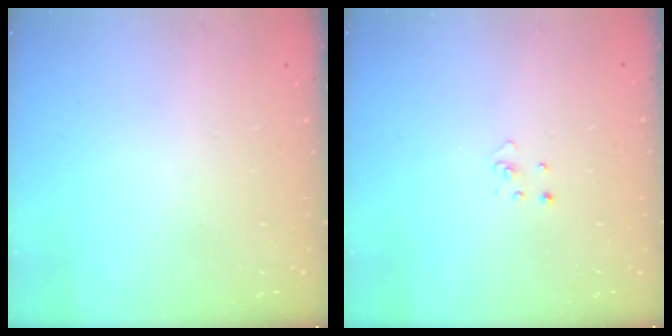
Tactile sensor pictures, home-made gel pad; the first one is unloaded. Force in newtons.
{"total": 2.2, "press": 2.2, "slide": 0.2}